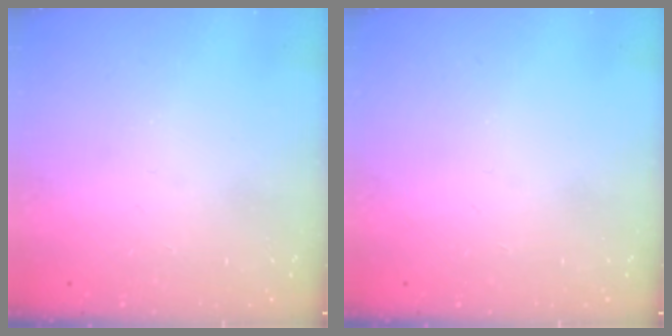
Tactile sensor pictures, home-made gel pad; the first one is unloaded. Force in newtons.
{"total": 0.0}